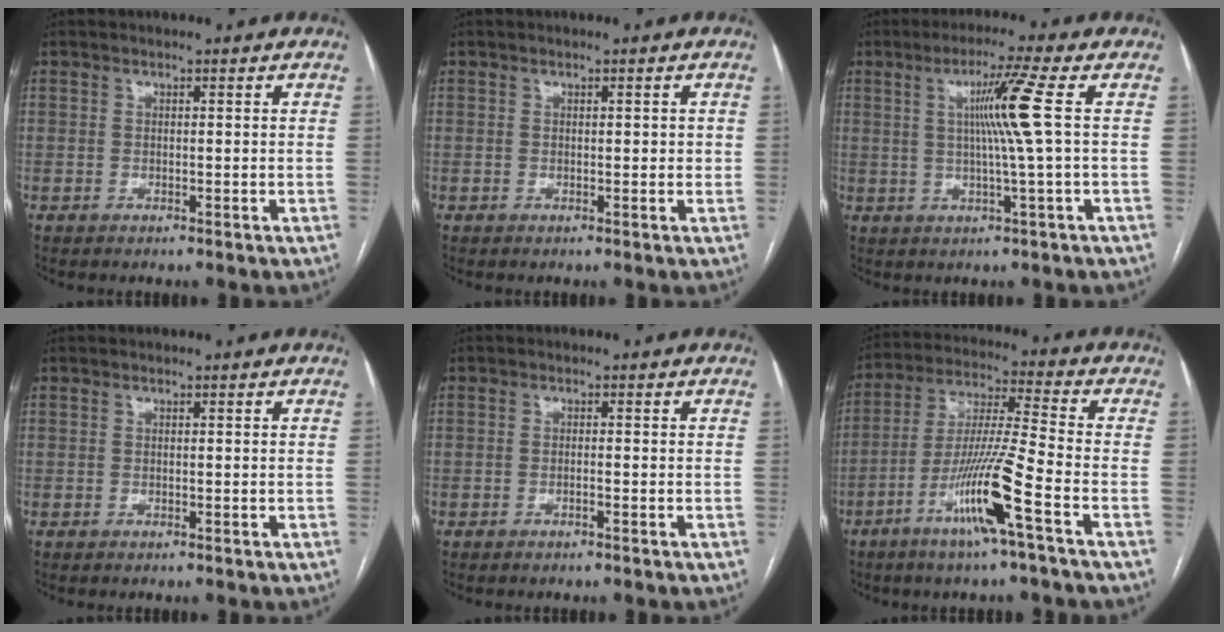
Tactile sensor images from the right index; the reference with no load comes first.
{"total": 1.1, "force": [0.2, 0.5, 0.9], "torque": [-0.010, 0.002, 0.004]}
{"total": 7.4, "force": [1.2, -2.2, 7.0], "torque": [-0.126, 0.002, 0.029]}
{"total": 0.0}
{"total": 0.7, "force": [-0.3, 0.0, 0.6], "torque": [-0.012, 0.001, -0.004]}
{"total": 12.6, "force": [-6.0, -1.0, 11.1], "torque": [-0.218, -0.011, -0.116]}